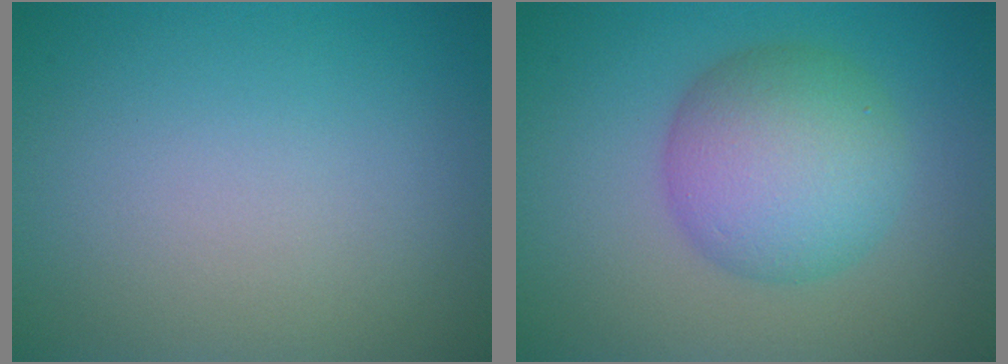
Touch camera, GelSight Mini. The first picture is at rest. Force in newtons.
{"total": 7.0, "press": 7.0, "slide": 0.1}